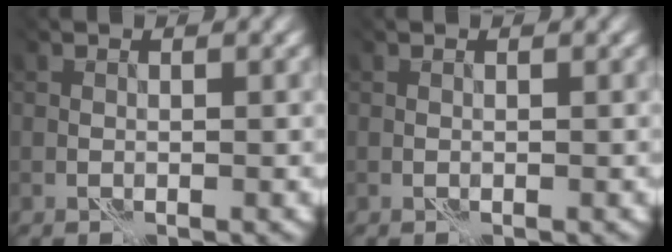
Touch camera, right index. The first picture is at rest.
{"total": 0.0}